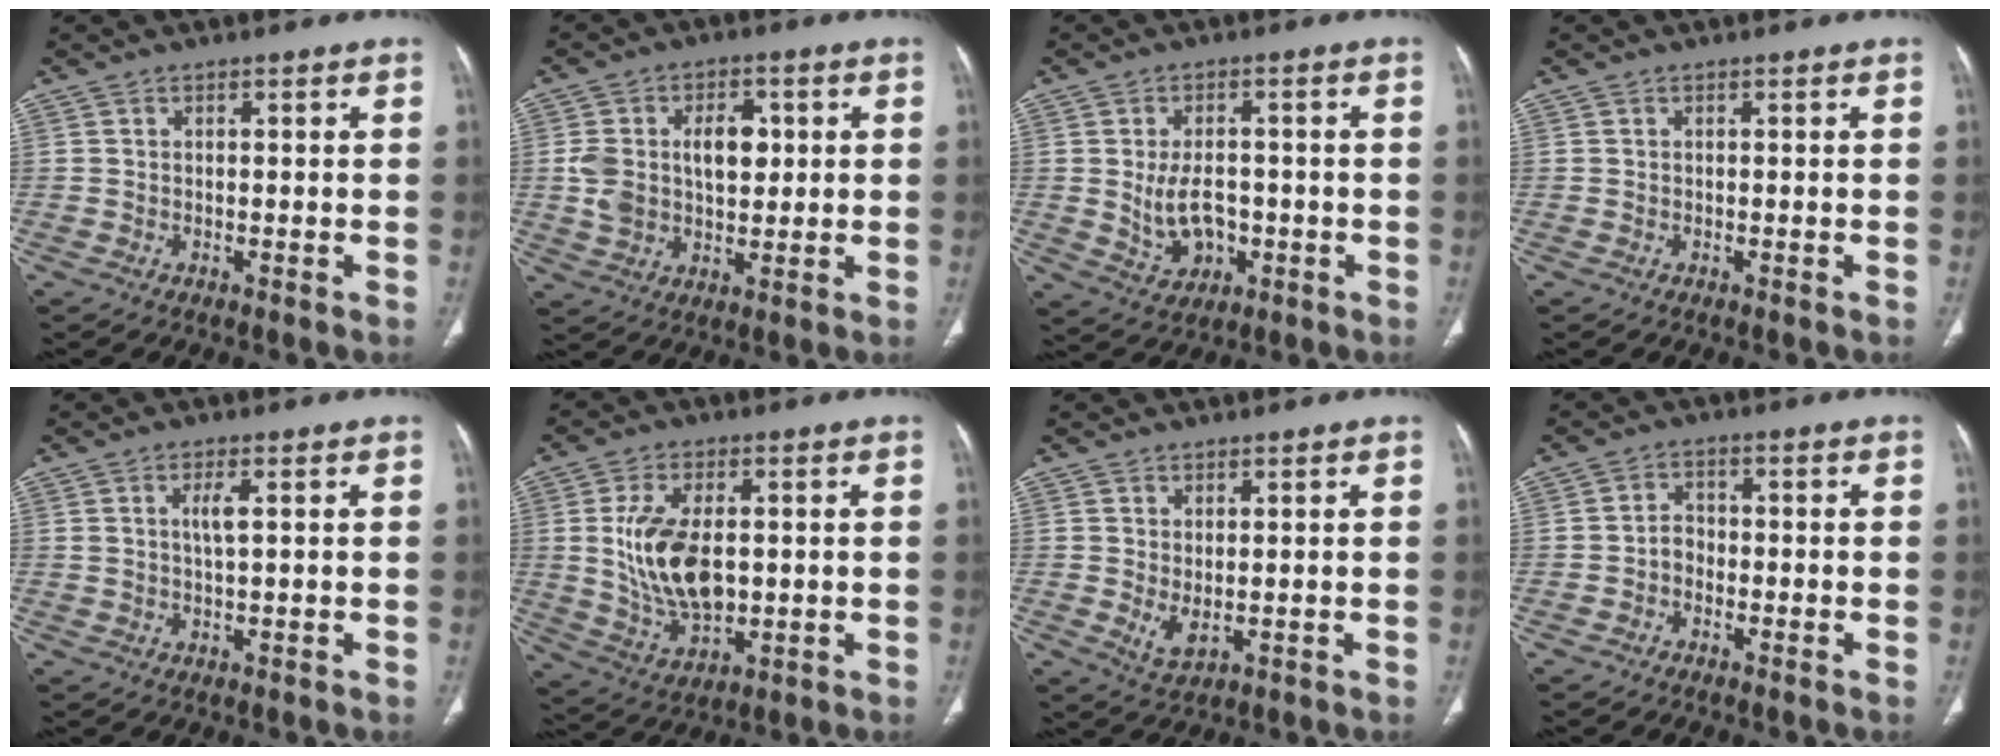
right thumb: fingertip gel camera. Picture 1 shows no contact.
{"total": 11.1, "force": [1.5, 7.3, 8.2], "torque": [-0.128, 0.009, 0.036]}
{"total": 7.9, "force": [-1.0, 5.5, 5.6], "torque": [-0.075, 0.003, -0.005]}
{"total": 0.0}
{"total": 2.9, "force": [0.8, 0.7, 2.7], "torque": [-0.055, -0.005, 0.018]}
{"total": 13.6, "force": [0.9, 7.5, 11.3], "torque": [-0.206, -0.012, 0.029]}
{"total": 3.2, "force": [0.2, 1.7, 2.8], "torque": [-0.046, -0.010, 0.014]}
{"total": 2.7, "force": [-1.0, 2.1, 1.3], "torque": [-0.008, 0.013, -0.026]}